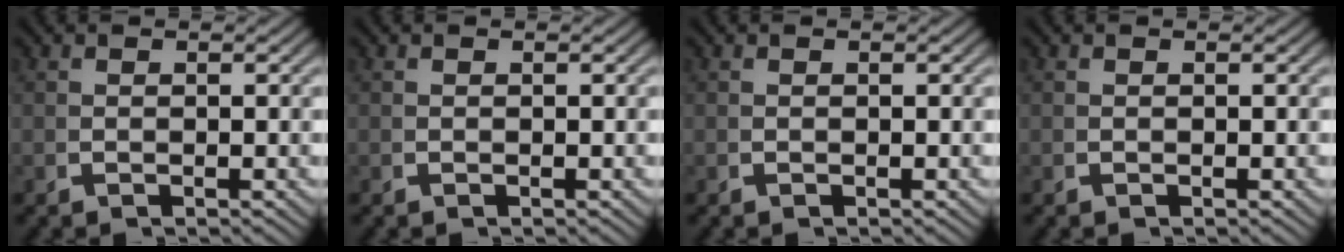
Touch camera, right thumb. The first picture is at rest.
{"total": 0.0}
{"total": 0.0}
{"total": 0.0}